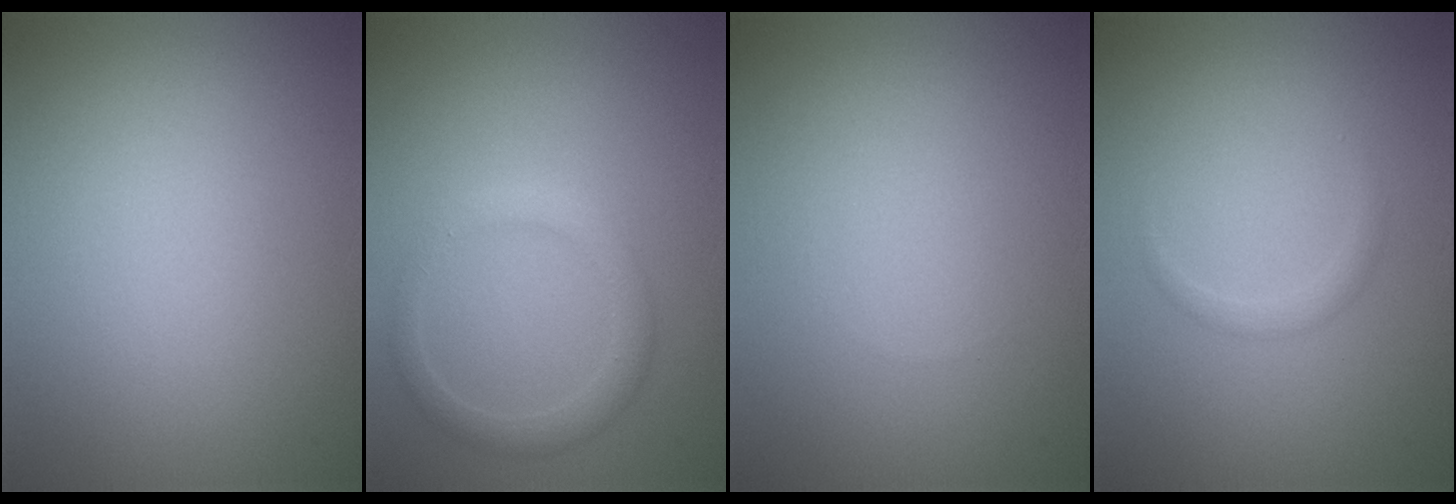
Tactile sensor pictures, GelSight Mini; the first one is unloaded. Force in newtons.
{"total": 2.1, "press": 2.1, "slide": 0.3}
{"total": 0.0}
{"total": 0.9, "press": 0.9, "slide": 0.0}